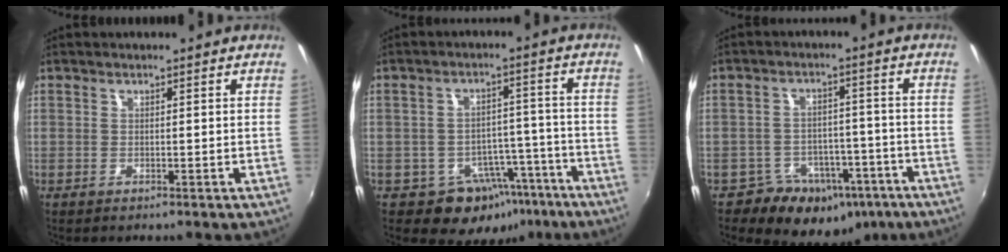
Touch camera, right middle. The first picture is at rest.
{"total": 10.1, "force": [-6.2, 7.2, 3.1], "torque": [-0.046, 0.035, -0.060]}
{"total": 12.3, "force": [-7.7, 8.9, 3.7], "torque": [-0.074, 0.025, -0.087]}